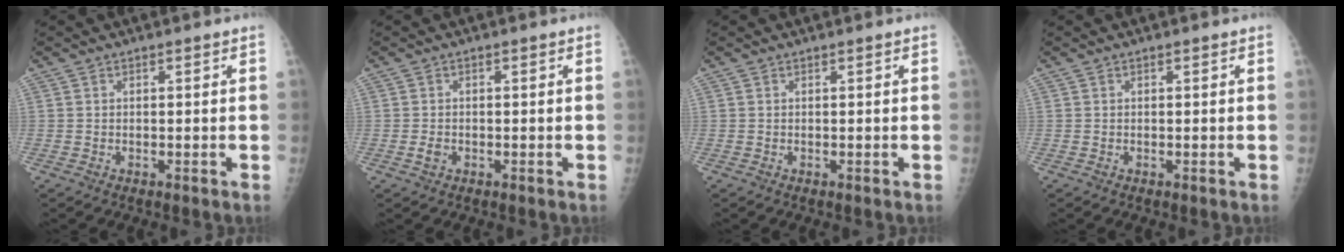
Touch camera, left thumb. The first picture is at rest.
{"total": 1.5, "force": [-0.8, 1.1, 0.6], "torque": [-0.008, 0.001, -0.015]}
{"total": 0.0}
{"total": 0.0}